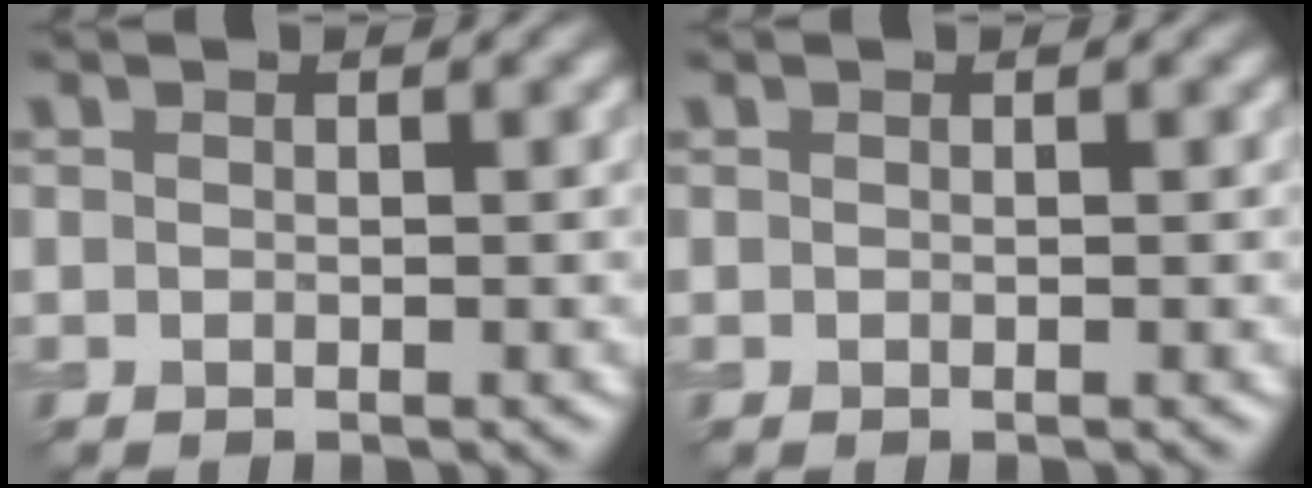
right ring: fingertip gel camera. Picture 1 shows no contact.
{"total": 0.0}